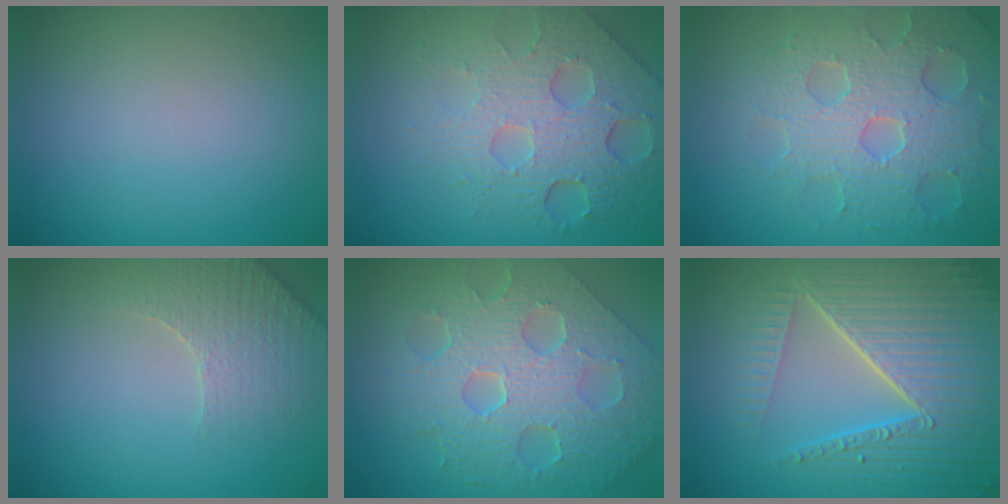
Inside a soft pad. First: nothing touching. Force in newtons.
{"total": 8.1, "press": 5.4, "slide": 6.1}
{"total": 7.0, "press": 5.5, "slide": 4.3}
{"total": 3.7, "press": 3.6, "slide": 1.0}
{"total": 9.8, "press": 6.8, "slide": 7.0}
{"total": 8.7, "press": 6.1, "slide": 6.2}